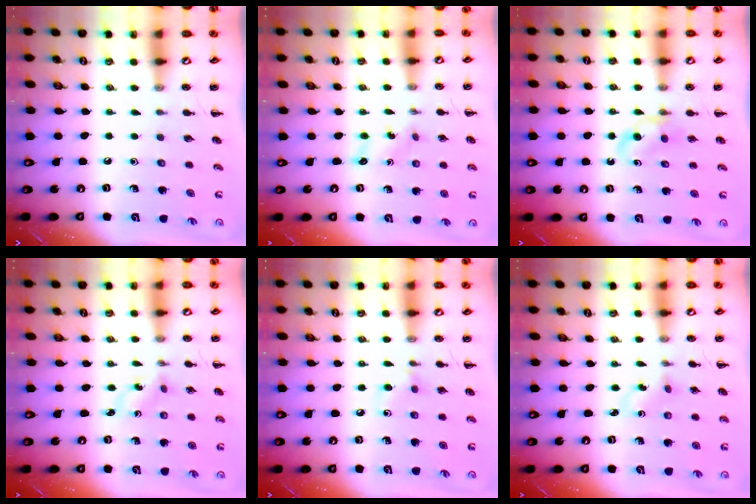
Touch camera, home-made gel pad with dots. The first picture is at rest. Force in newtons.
{"total": 2.7, "press": 2.6, "slide": 0.8}
{"total": 3.8, "press": 3.6, "slide": 1.3}
{"total": 1.4, "press": 1.2, "slide": 0.6}
{"total": 6.1, "press": 5.8, "slide": 2.0}
{"total": 1.6, "press": 1.4, "slide": 0.7}